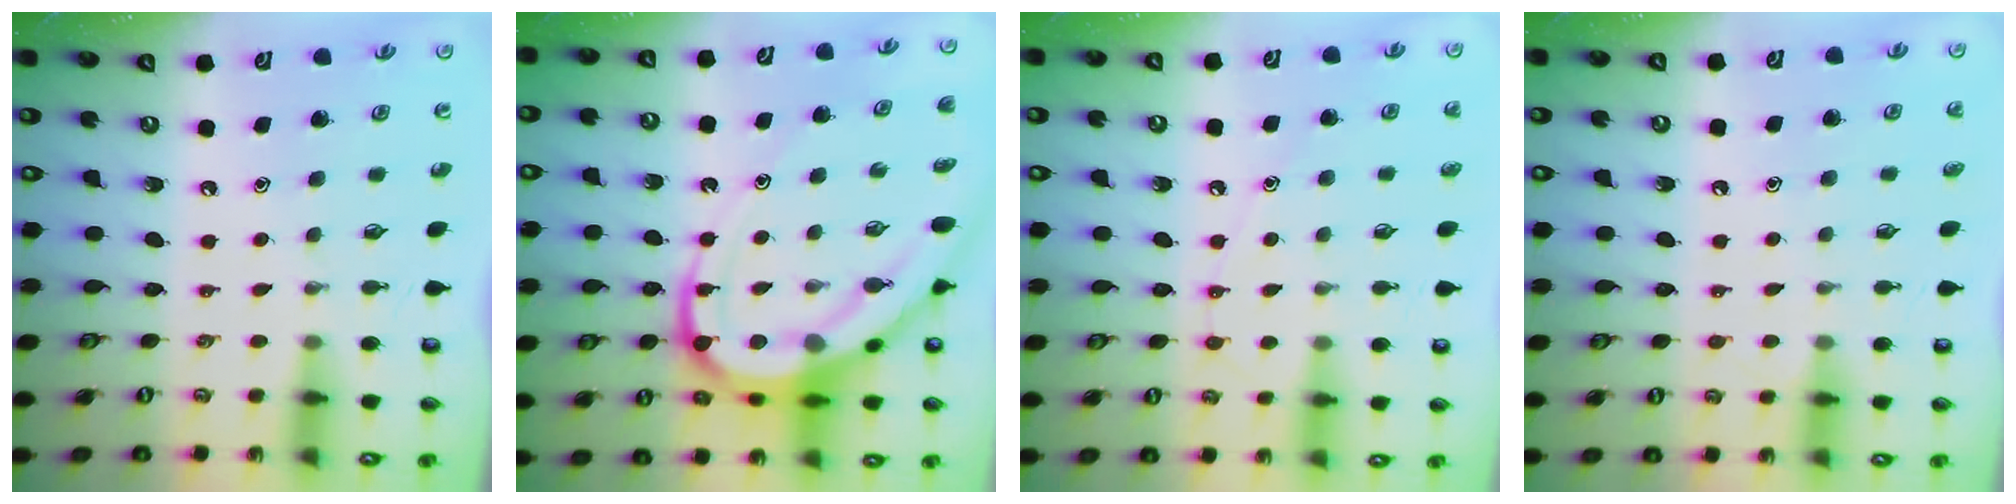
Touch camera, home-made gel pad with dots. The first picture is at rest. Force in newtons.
{"total": 18.5, "press": 18.4, "slide": 1.8}
{"total": 7.9, "press": 7.9, "slide": 0.6}
{"total": 3.0, "press": 3.0, "slide": 0.3}